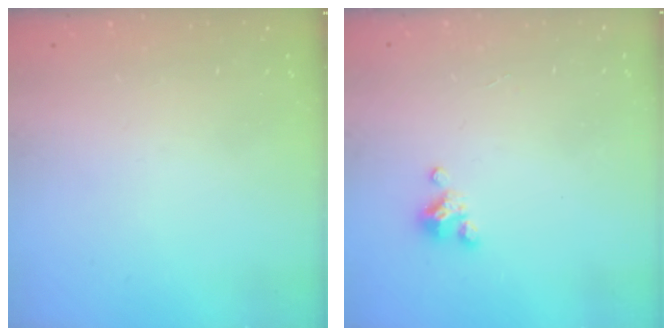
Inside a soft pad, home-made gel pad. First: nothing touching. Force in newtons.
{"total": 3.4, "press": 3.4, "slide": 0.2}